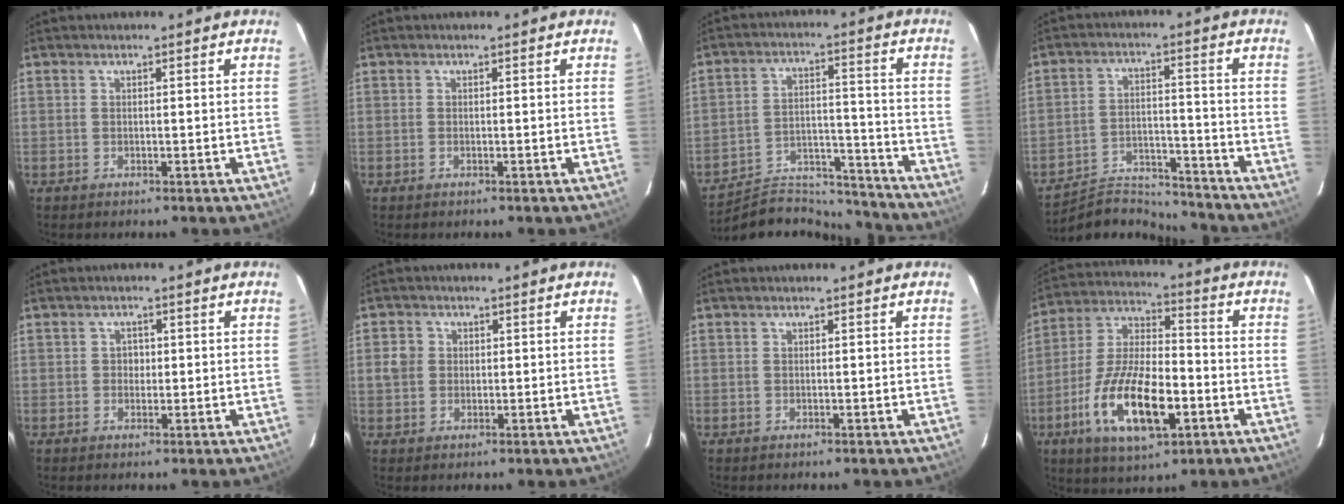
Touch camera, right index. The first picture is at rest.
{"total": 0.0}
{"total": 18.1, "force": [-17.2, 5.1, 2.3], "torque": [-0.051, 0.045, -0.250]}
{"total": 11.2, "force": [-10.9, 2.3, 0.0], "torque": [-0.022, 0.022, -0.176]}
{"total": 1.6, "force": [-0.2, 1.6, 0.3], "torque": [-0.002, 0.005, -0.002]}
{"total": 3.1, "force": [0.0, 3.0, 1.0], "torque": [-0.017, 0.009, -0.003]}
{"total": 0.0}
{"total": 18.0, "force": [-6.7, 7.2, 15.1], "torque": [-0.304, -0.010, -0.116]}